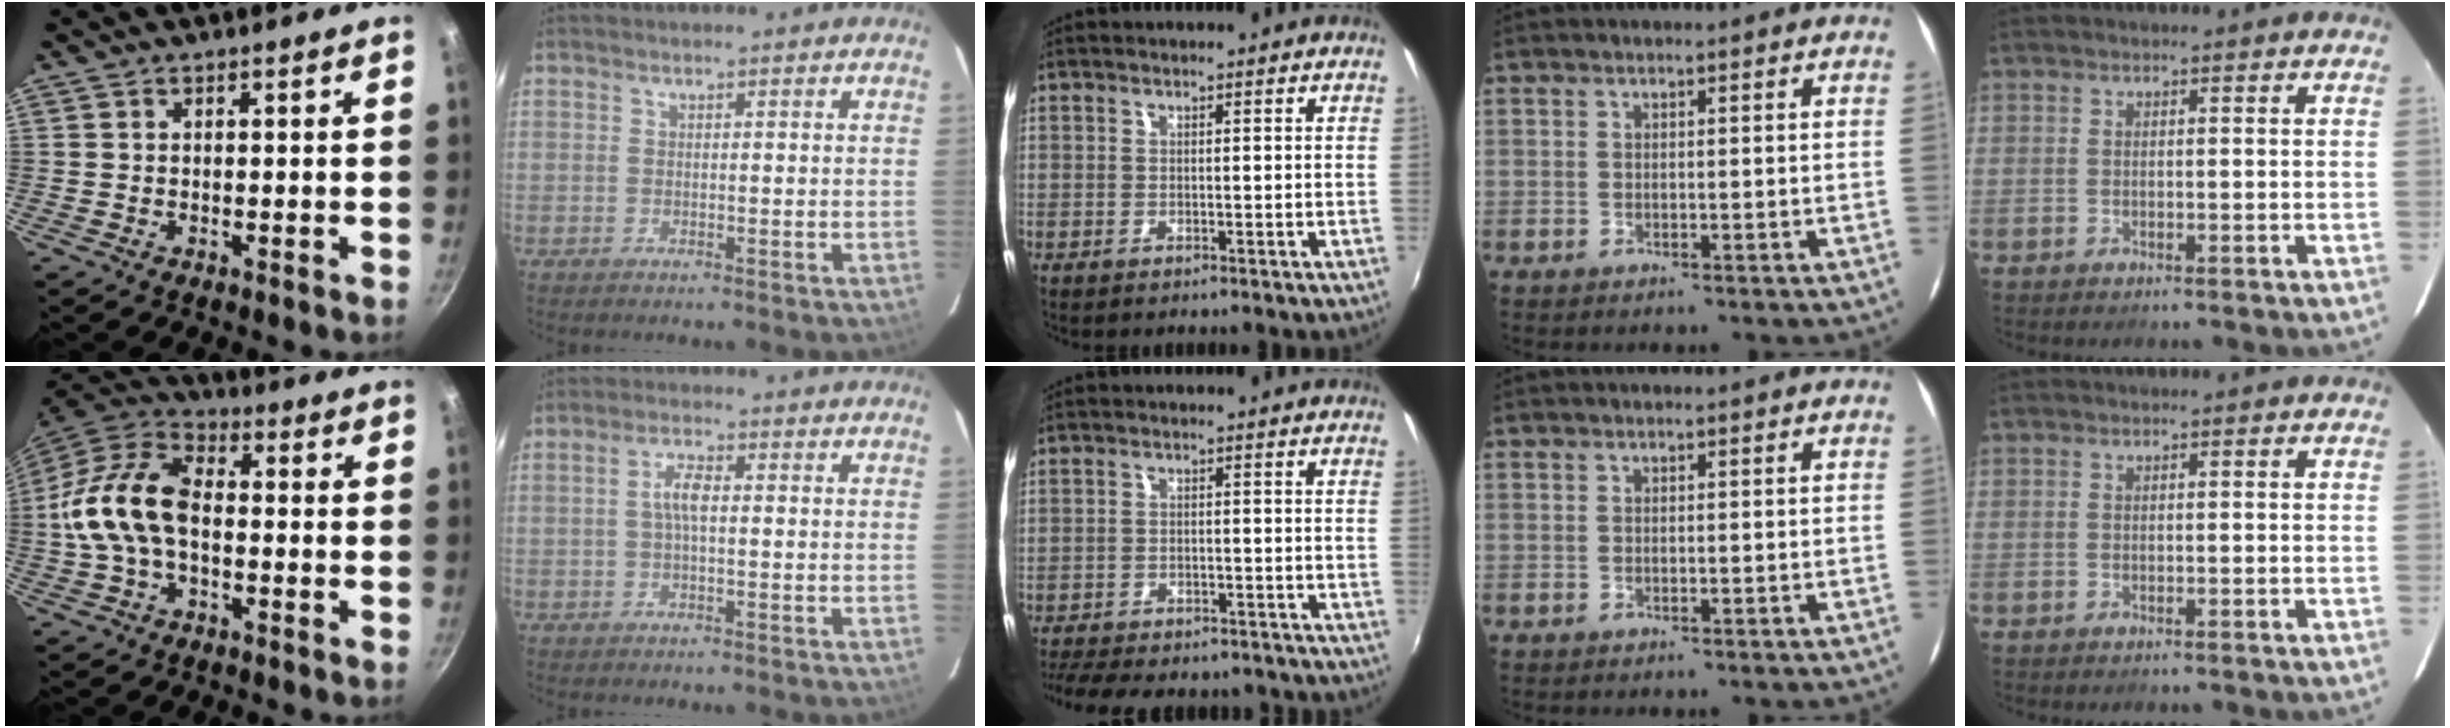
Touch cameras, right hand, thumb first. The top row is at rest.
{"thumb": {"total": 15.0, "force": [-1.4, 9.2, 11.8], "torque": [-0.209, 0.041, -0.042]}, "index": {"total": 3.4, "force": [0.0, 1.2, 3.2], "torque": [-0.064, 0.005, 0.002]}, "middle": {"total": 14.3, "force": [-12.2, 4.3, 6.1], "torque": [-0.138, -0.022, -0.168]}}